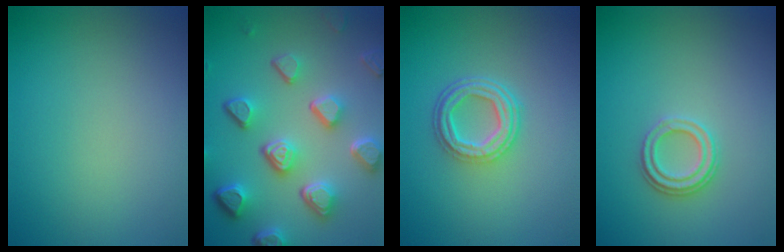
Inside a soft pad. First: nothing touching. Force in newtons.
{"total": 7.5, "press": 5.6, "slide": 5.0}
{"total": 4.2, "press": 3.1, "slide": 2.8}
{"total": 2.3, "press": 2.1, "slide": 1.0}